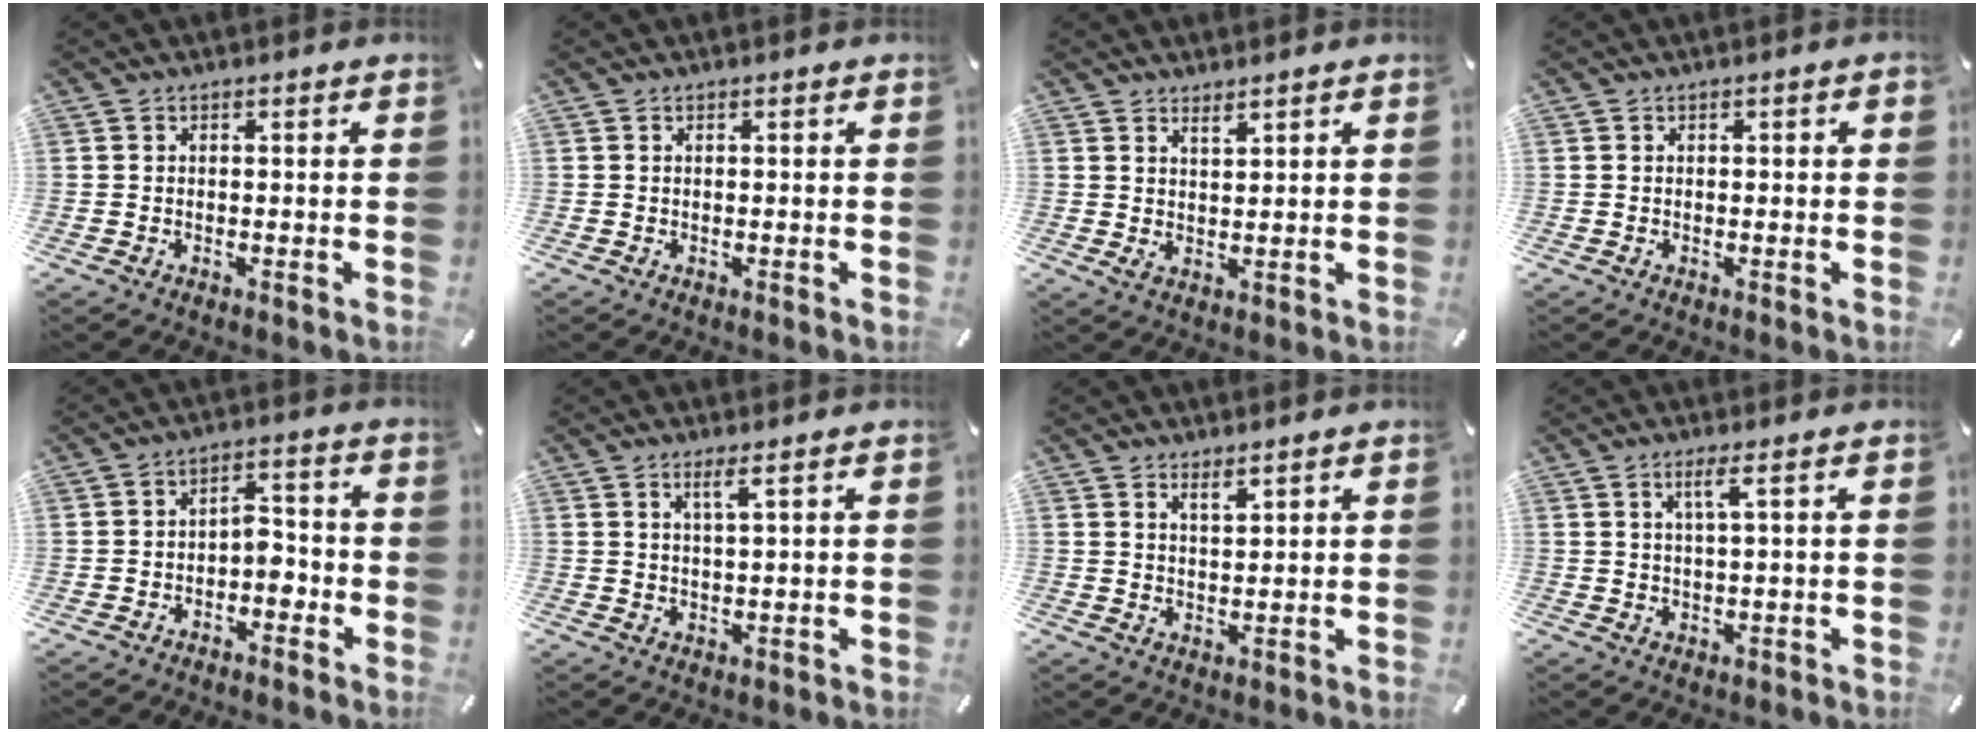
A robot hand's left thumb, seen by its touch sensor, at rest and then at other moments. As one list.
[{"total": 0.0}, {"total": 2.8, "force": [2.4, 0.7, 1.3], "torque": [-0.027, -0.016, 0.044]}, {"total": 0.6, "force": [0.0, 0.3, 0.5], "torque": [-0.008, 0.001, 0.000]}, {"total": 4.8, "force": [-2.2, 3.1, 3.0], "torque": [-0.051, 0.020, -0.042]}, {"total": 3.3, "force": [2.0, 0.0, 2.6], "torque": [-0.055, -0.003, 0.034]}, {"total": 3.0, "force": [2.6, 0.8, 1.2], "torque": [-0.018, -0.016, 0.046]}, {"total": 3.8, "force": [1.8, 0.3, 3.4], "torque": [-0.070, -0.001, 0.028]}]